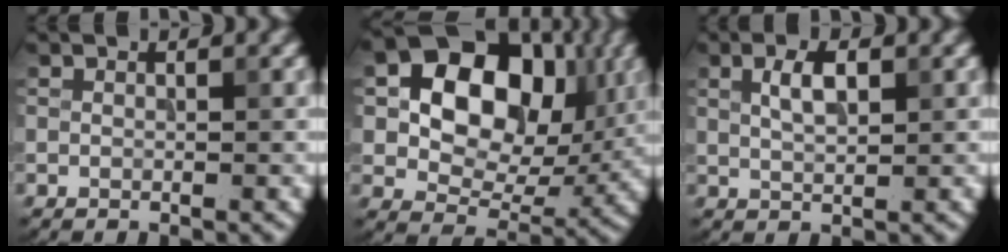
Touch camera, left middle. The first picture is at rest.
{"total": 12.9, "force": [2.8, 8.9, 8.9], "torque": [-0.129, 0.003, 0.042]}
{"total": 2.7, "force": [0.9, 1.1, 2.2], "torque": [-0.046, 0.003, 0.019]}